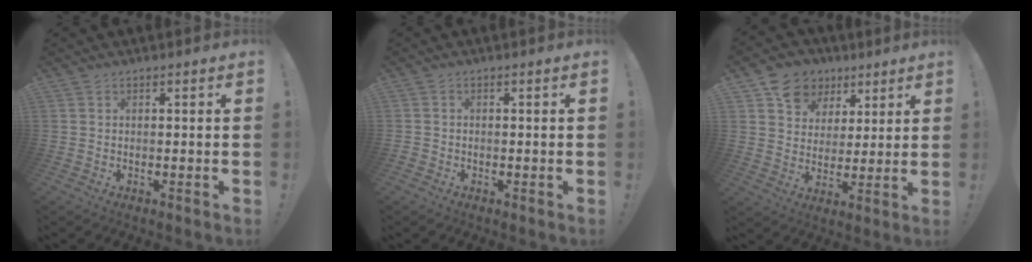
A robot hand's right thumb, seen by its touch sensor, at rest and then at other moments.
{"total": 1.1, "force": [-0.7, 0.8, 0.2], "torque": [-0.001, 0.003, -0.013]}
{"total": 11.6, "force": [5.7, 9.5, 3.5], "torque": [-0.045, -0.032, 0.113]}